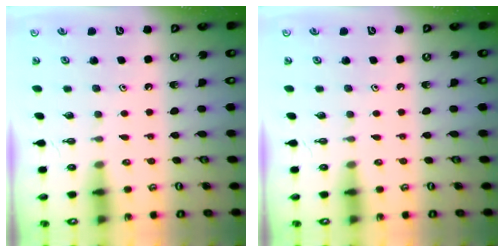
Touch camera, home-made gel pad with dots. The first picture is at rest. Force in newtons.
{"total": 0.0}